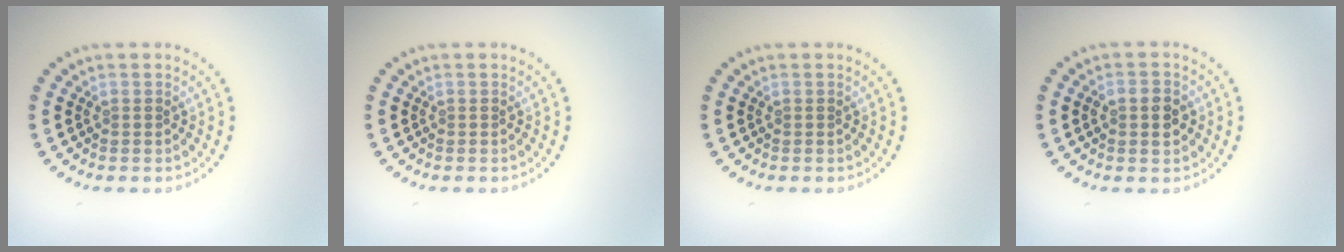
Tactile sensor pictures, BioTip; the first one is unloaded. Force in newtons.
{"total": 0.0}
{"total": 0.0}
{"total": 2.8, "press": 2.8, "slide": 0.1}